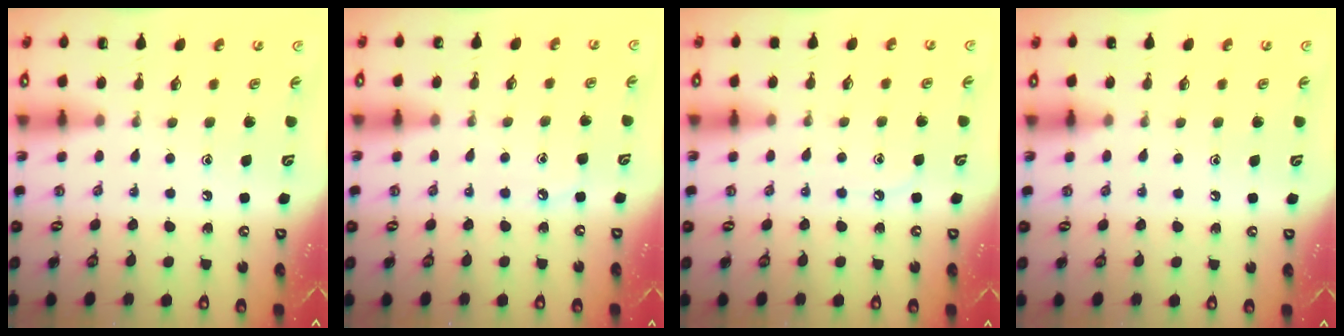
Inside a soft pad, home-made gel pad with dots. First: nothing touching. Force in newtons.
{"total": 2.7, "press": 2.7, "slide": 0.4}
{"total": 6.0, "press": 6.0, "slide": 0.8}
{"total": 5.1, "press": 5.0, "slide": 0.7}